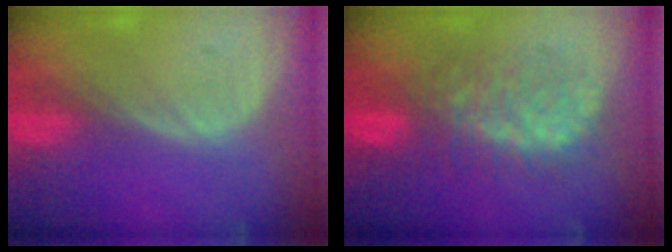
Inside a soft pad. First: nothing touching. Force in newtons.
{"total": 8.0, "press": 8.0, "slide": 0.2}